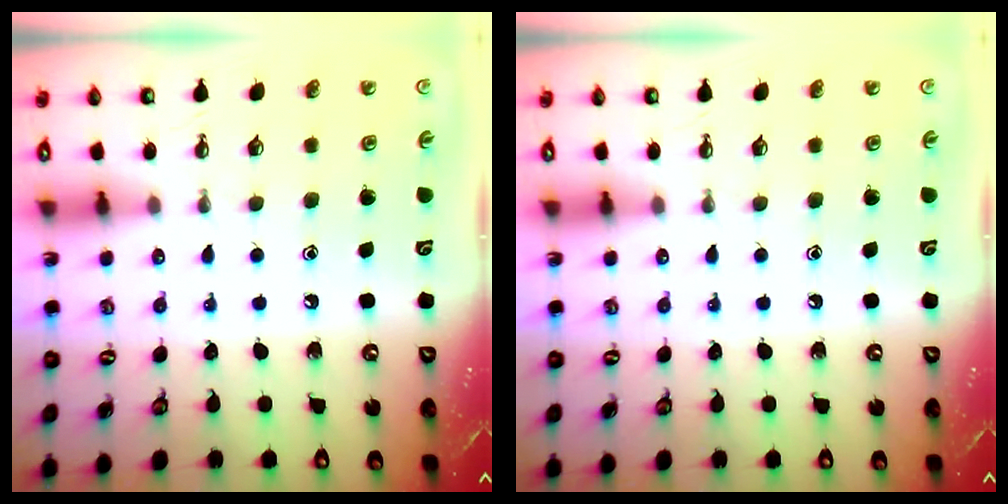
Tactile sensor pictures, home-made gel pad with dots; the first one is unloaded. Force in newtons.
{"total": 0.0}